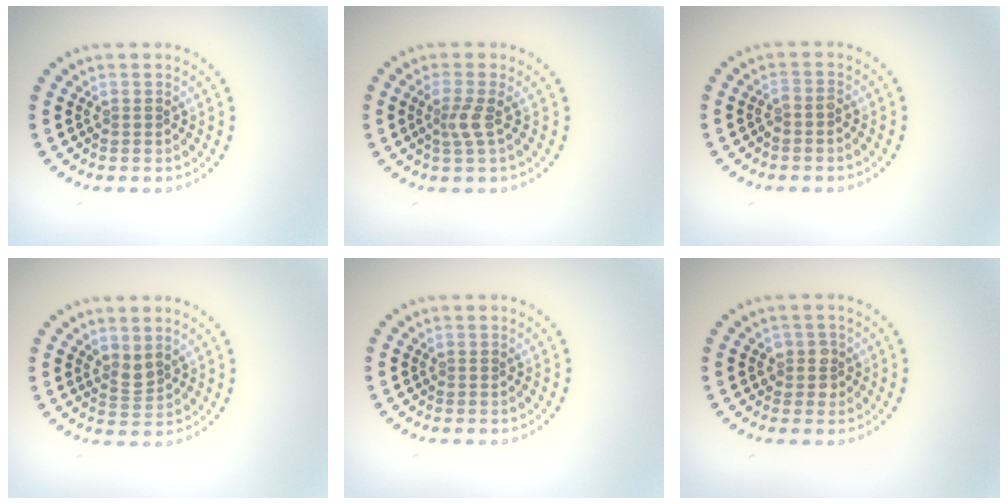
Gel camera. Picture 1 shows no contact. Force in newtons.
{"total": 2.0, "press": 1.4, "slide": 1.4}
{"total": 0.7, "press": 0.5, "slide": 0.5}
{"total": 1.6, "press": 1.2, "slide": 1.0}
{"total": 0.0}
{"total": 1.6, "press": 1.4, "slide": 0.7}